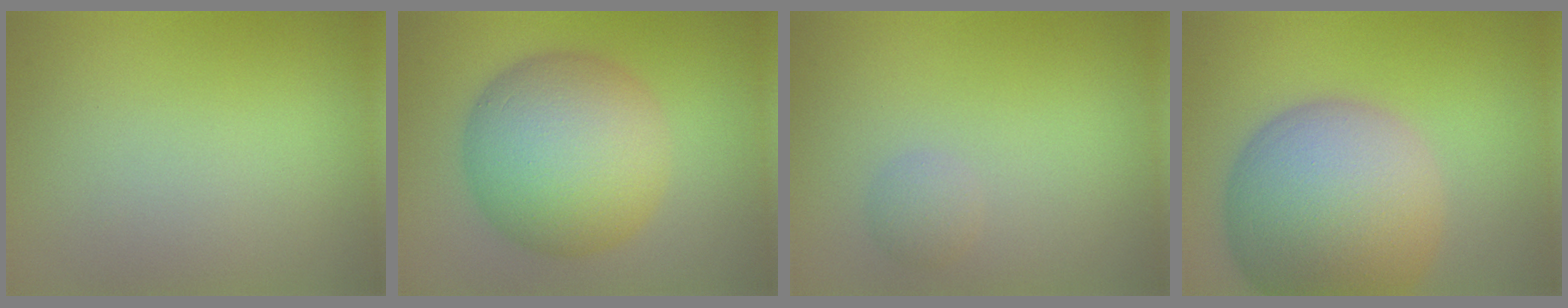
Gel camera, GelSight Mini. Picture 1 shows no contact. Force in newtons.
{"total": 10.2, "press": 10.2, "slide": 0.5}
{"total": 1.2, "press": 1.2, "slide": 0.0}
{"total": 12.8, "press": 12.7, "slide": 0.7}